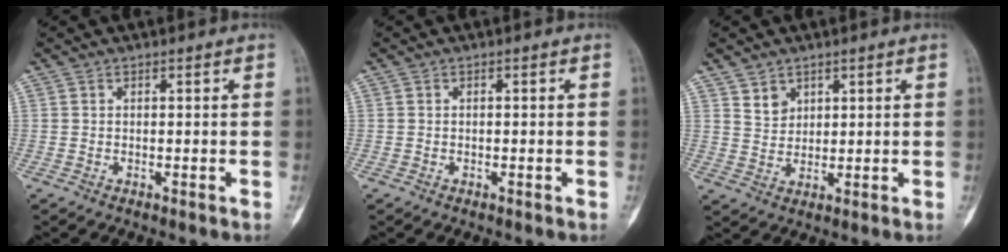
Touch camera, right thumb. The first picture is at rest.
{"total": 0.0}
{"total": 3.4, "force": [2.2, 2.5, 1.0], "torque": [-0.002, -0.020, 0.047]}